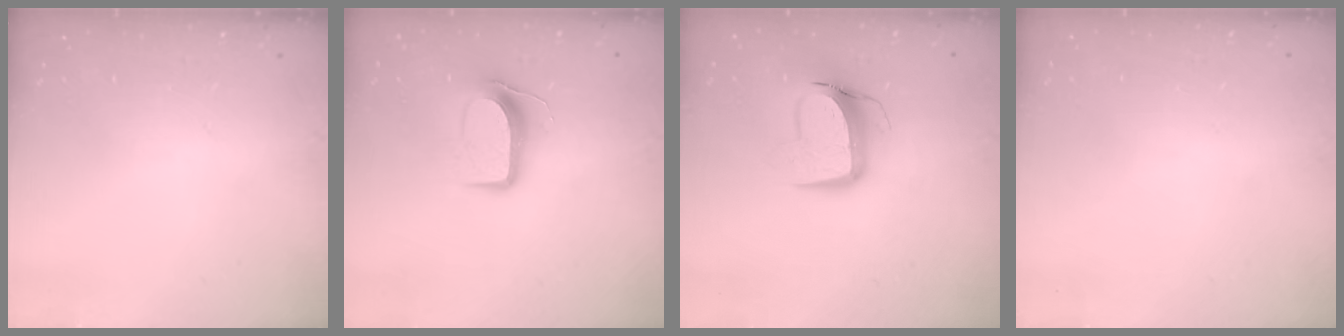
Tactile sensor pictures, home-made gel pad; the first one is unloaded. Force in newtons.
{"total": 8.7, "press": 8.6, "slide": 0.7}
{"total": 10.2, "press": 10.2, "slide": 1.0}
{"total": 0.0}